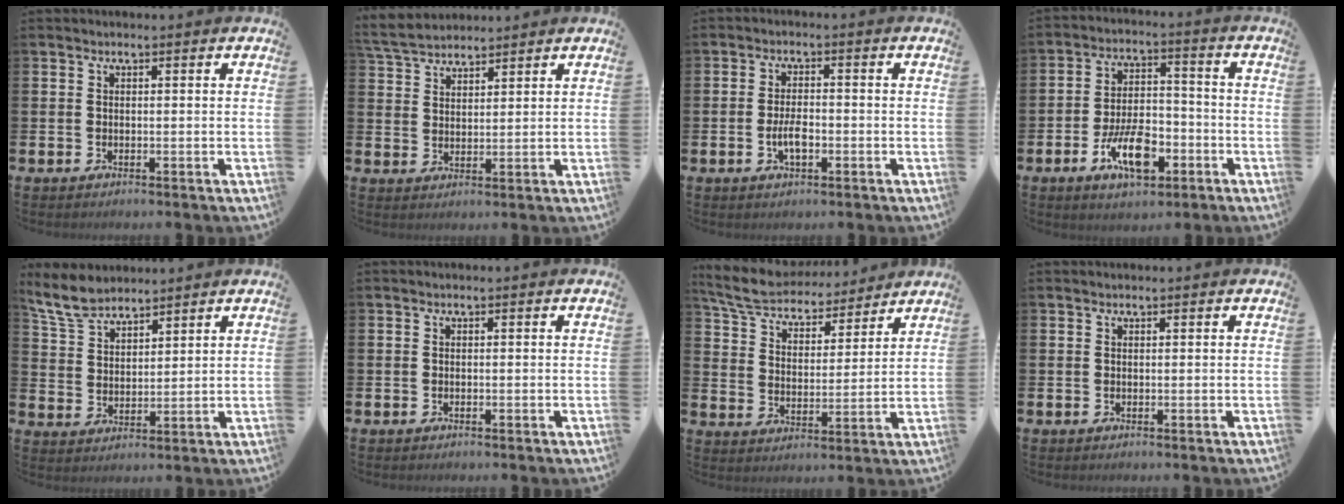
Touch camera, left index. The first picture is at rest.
{"total": 4.5, "force": [4.4, 1.0, 0.5], "torque": [-0.027, -0.015, 0.081]}
{"total": 3.3, "force": [-0.9, 1.4, 2.8], "torque": [-0.037, -0.002, -0.021]}
{"total": 8.9, "force": [-3.8, 4.3, 6.8], "torque": [-0.117, 0.004, -0.068]}
{"total": 8.2, "force": [7.5, 2.4, 2.4], "torque": [-0.076, -0.026, 0.141]}
{"total": 0.0}
{"total": 7.4, "force": [6.9, 2.0, 1.5], "torque": [-0.065, -0.046, 0.123]}
{"total": 0.0}